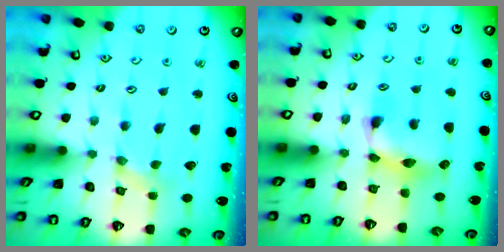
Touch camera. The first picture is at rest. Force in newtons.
{"total": 9.5, "press": 9.5, "slide": 0.3}